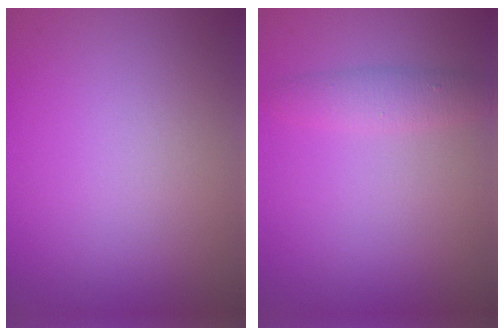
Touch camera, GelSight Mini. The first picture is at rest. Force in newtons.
{"total": 1.9, "press": 1.9, "slide": 0.1}